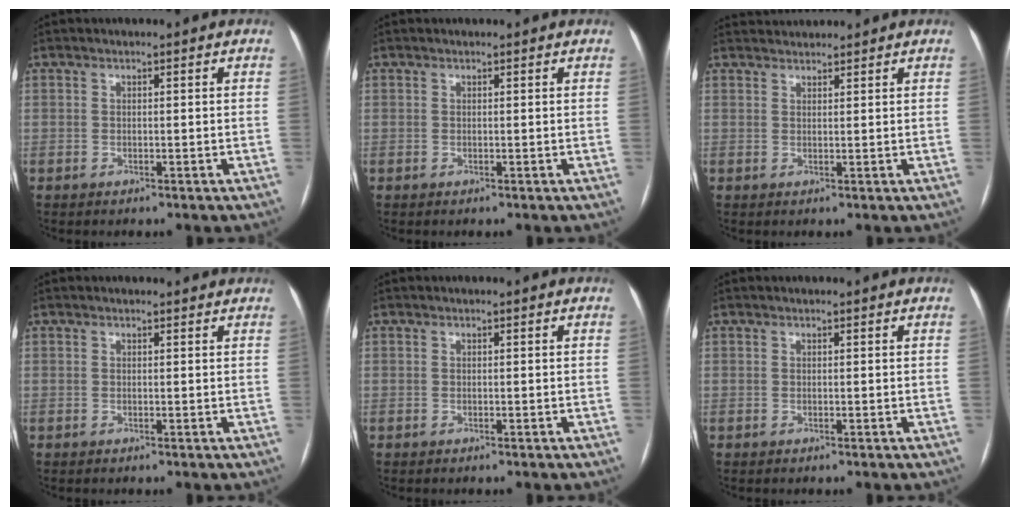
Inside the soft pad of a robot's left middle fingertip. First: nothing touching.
{"total": 1.0, "force": [0.9, 0.2, 0.2], "torque": [-0.006, 0.018, 0.013]}
{"total": 3.2, "force": [3.2, 0.4, 0.1], "torque": [-0.005, 0.030, 0.057]}
{"total": 1.9, "force": [1.8, 0.4, 0.2], "torque": [-0.009, 0.010, 0.018]}
{"total": 0.0}
{"total": 0.7, "force": [0.6, 0.1, 0.2], "torque": [-0.002, 0.014, 0.012]}